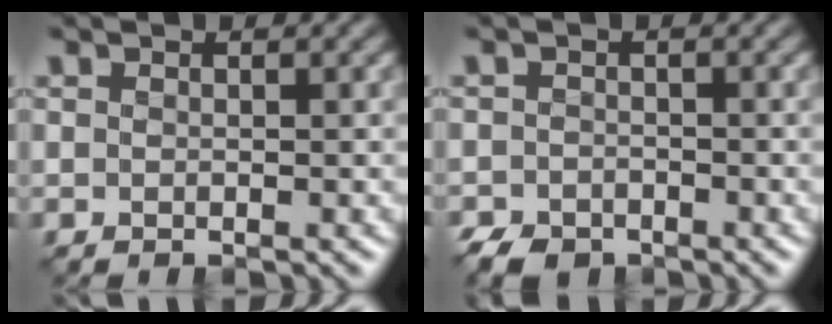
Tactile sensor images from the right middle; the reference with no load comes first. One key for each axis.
{"total": 2.7, "fx": -2.2, "fy": 1.4, "fz": 0.8, "tx": -0.009, "ty": -0.004, "tz": -0.045}